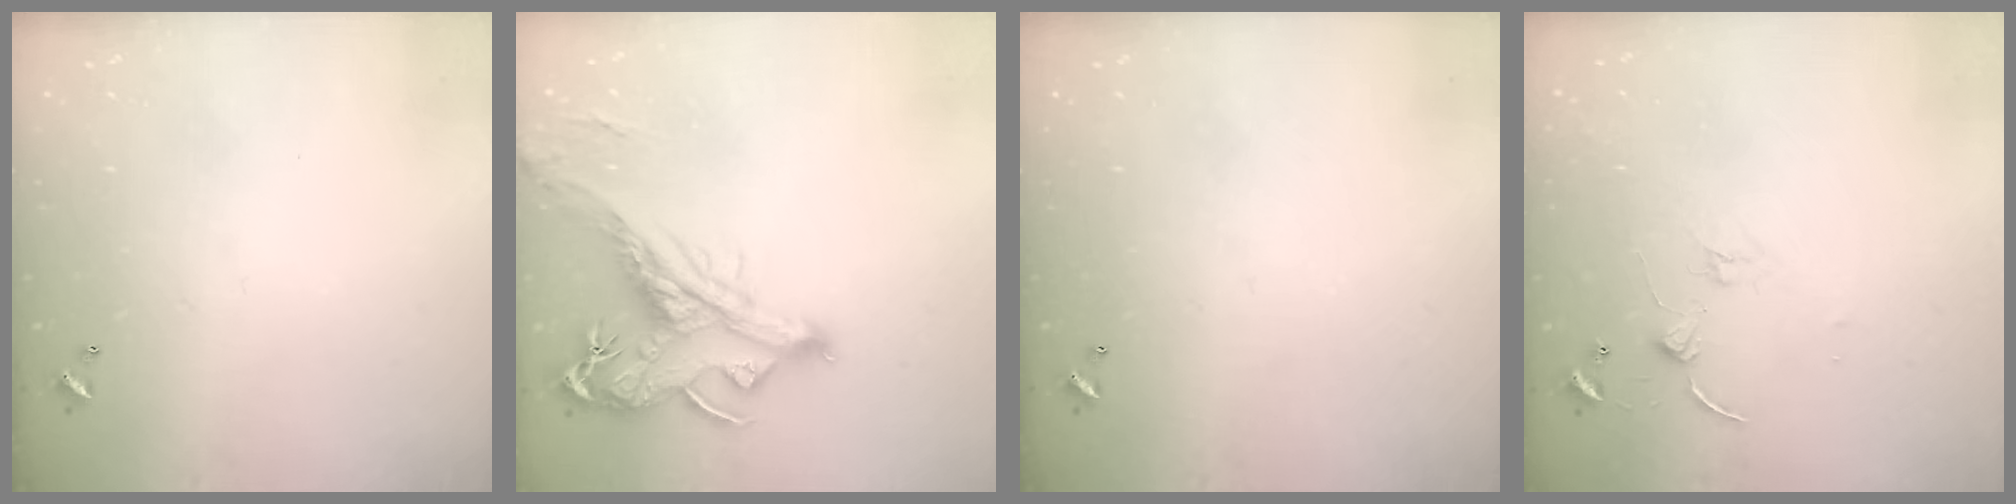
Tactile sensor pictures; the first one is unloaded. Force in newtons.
{"total": 3.5, "press": 3.3, "slide": 1.3}
{"total": 0.0}
{"total": 0.6, "press": 0.5, "slide": 0.3}